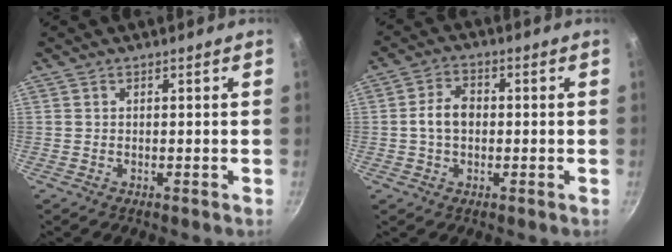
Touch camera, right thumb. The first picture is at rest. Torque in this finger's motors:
{"motor_torque": [0.76, 1.70, 0.89, 0.06, 0.06]}